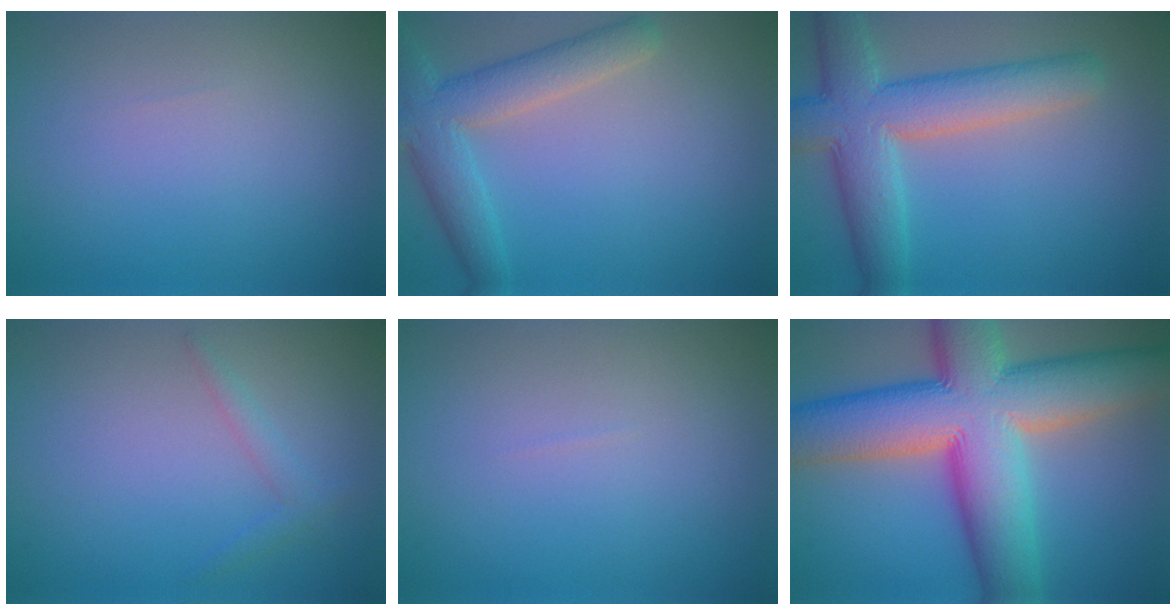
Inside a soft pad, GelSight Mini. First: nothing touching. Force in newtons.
{"total": 5.3, "press": 5.3, "slide": 0.3}
{"total": 8.2, "press": 8.2, "slide": 0.5}
{"total": 0.7, "press": 0.7, "slide": 0.0}
{"total": 0.0}
{"total": 15.9, "press": 15.9, "slide": 0.8}